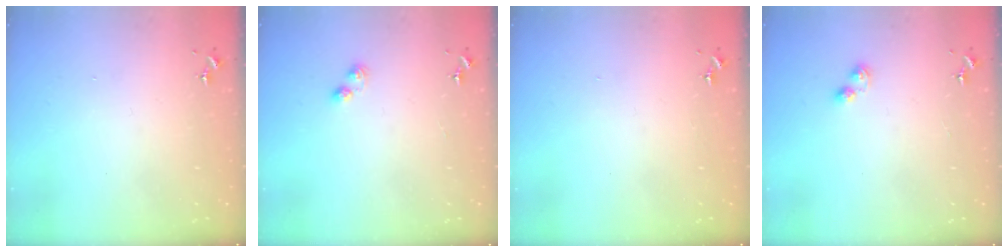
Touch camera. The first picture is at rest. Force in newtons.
{"total": 3.6, "press": 3.6, "slide": 0.4}
{"total": 0.0}
{"total": 4.6, "press": 4.6, "slide": 0.7}